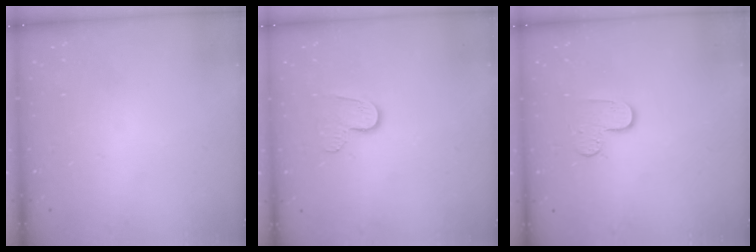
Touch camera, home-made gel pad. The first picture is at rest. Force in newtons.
{"total": 5.9, "press": 5.9, "slide": 0.4}
{"total": 7.4, "press": 7.4, "slide": 0.7}